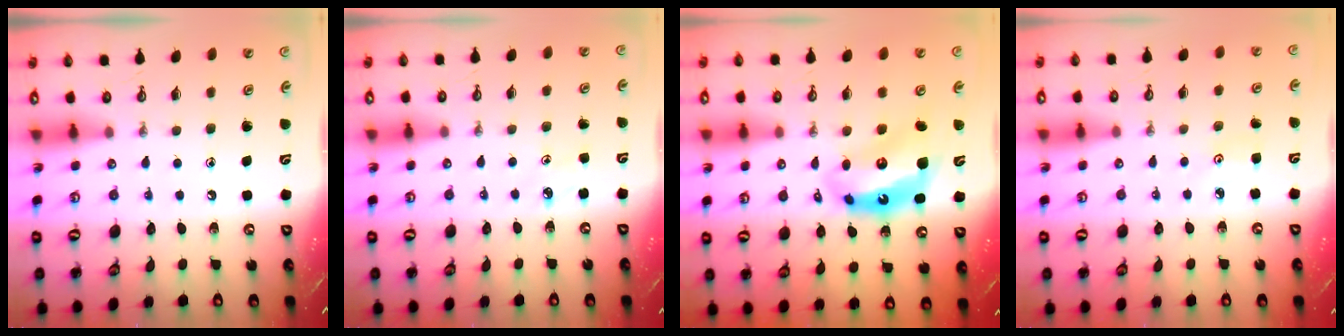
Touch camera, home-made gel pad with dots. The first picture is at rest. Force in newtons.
{"total": 4.7, "press": 4.6, "slide": 0.4}
{"total": 11.3, "press": 11.2, "slide": 1.0}
{"total": 4.5, "press": 4.4, "slide": 0.6}